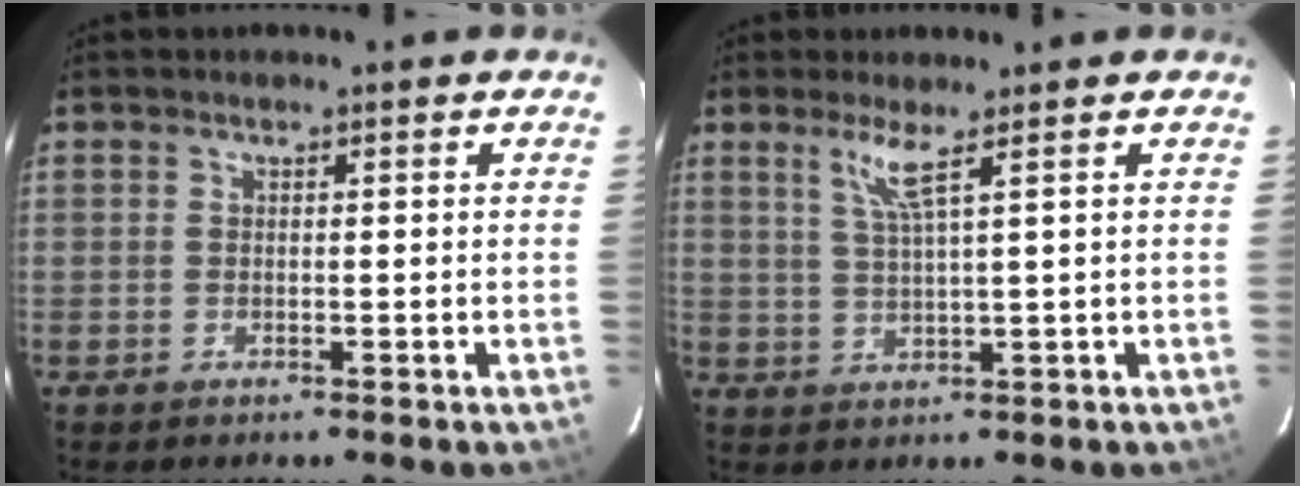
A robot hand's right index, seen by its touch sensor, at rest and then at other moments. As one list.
[{"total": 3.8, "force": [2.3, -0.8, 3.0], "torque": [-0.059, -0.007, 0.047]}]